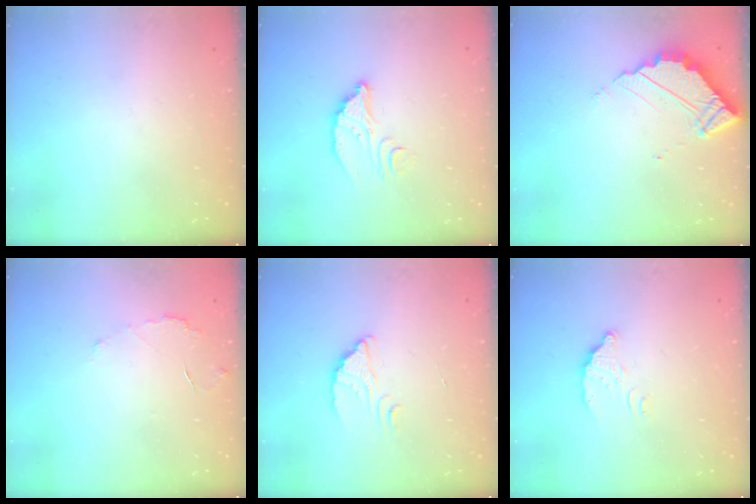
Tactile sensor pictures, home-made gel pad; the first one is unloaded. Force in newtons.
{"total": 6.3, "press": 6.3, "slide": 0.5}
{"total": 5.6, "press": 5.6, "slide": 0.3}
{"total": 3.8, "press": 3.8, "slide": 0.2}
{"total": 2.3, "press": 2.3, "slide": 0.2}
{"total": 6.0, "press": 6.0, "slide": 0.4}